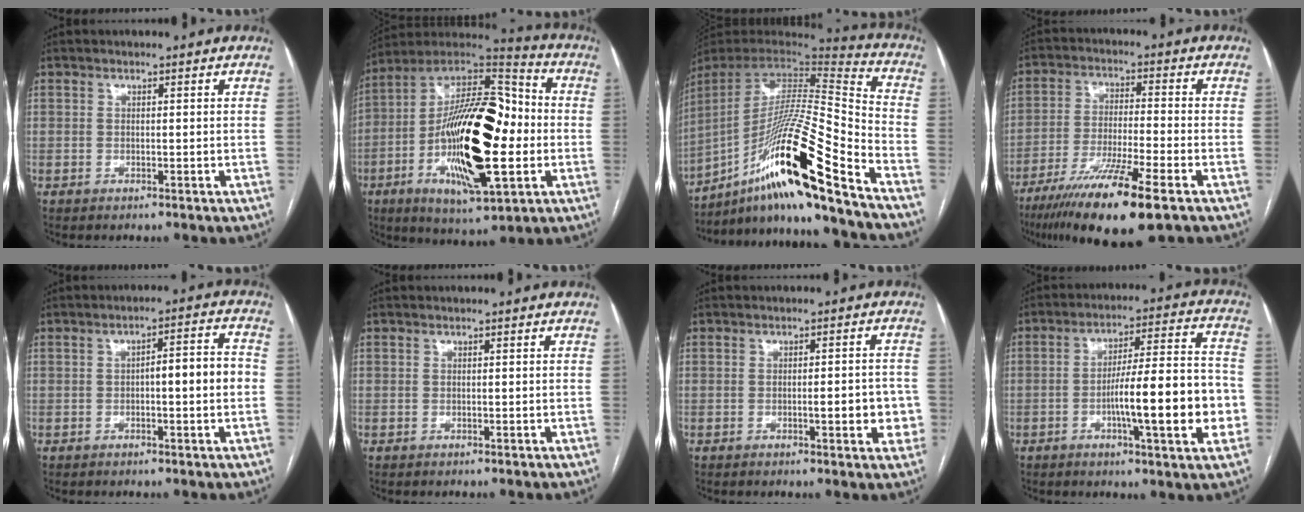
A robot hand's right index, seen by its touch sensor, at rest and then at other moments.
{"total": 25.3, "force": [-4.3, 7.4, 23.8], "torque": [-0.442, 0.004, -0.073]}
{"total": 24.6, "force": [-15.2, -0.3, 19.4], "torque": [-0.344, -0.012, -0.275]}
{"total": 14.2, "force": [-8.8, 0.4, 11.2], "torque": [-0.212, -0.039, -0.155]}
{"total": 6.2, "force": [-0.7, 0.9, 6.1], "torque": [-0.087, 0.021, -0.010]}
{"total": 0.0}
{"total": 5.2, "force": [-1.2, 1.3, 4.8], "torque": [-0.057, 0.003, -0.014]}
{"total": 15.7, "force": [-3.8, 1.6, 15.2], "torque": [-0.232, 0.011, -0.056]}